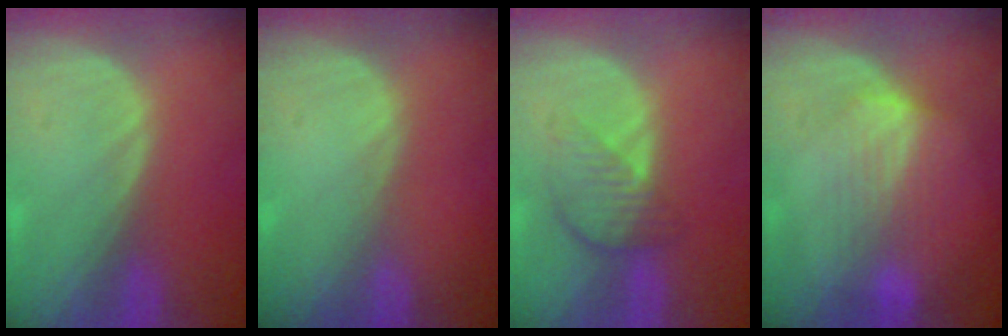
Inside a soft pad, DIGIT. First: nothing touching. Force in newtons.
{"total": 0.0}
{"total": 4.6, "press": 4.1, "slide": 2.1}
{"total": 7.1, "press": 6.4, "slide": 3.1}